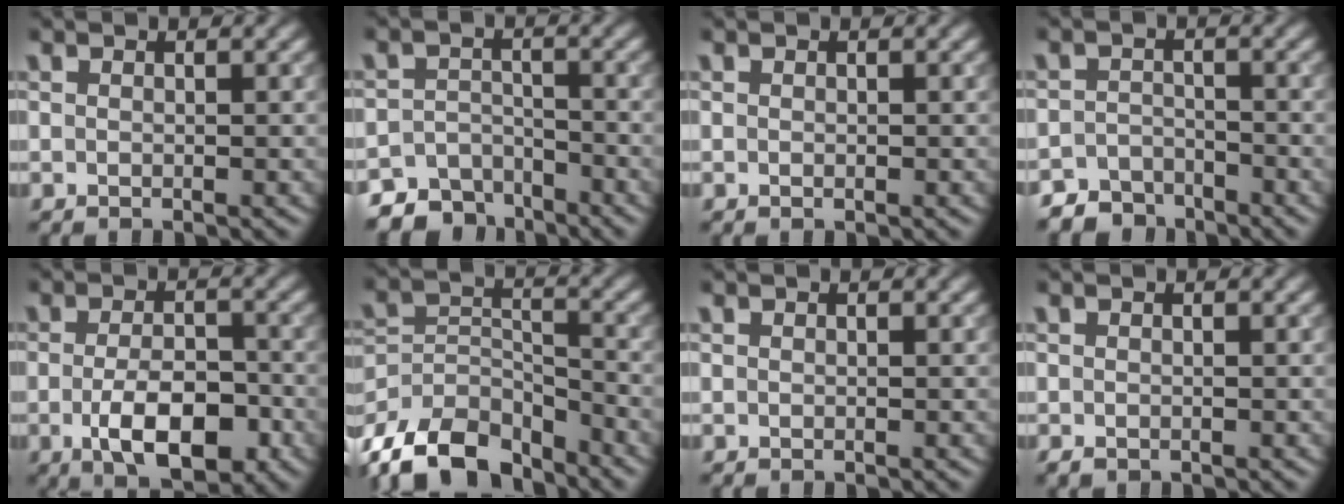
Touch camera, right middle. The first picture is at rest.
{"total": 5.4, "force": [-4.7, 2.6, 0.8], "torque": [-0.002, -0.012, -0.075]}
{"total": 0.0}
{"total": 3.5, "force": [-3.1, 1.6, 0.3], "torque": [0.006, -0.002, -0.059]}
{"total": 6.3, "force": [-2.3, 2.9, 5.2], "torque": [-0.091, -0.006, -0.037]}
{"total": 11.1, "force": [-8.8, 5.2, 4.4], "torque": [-0.080, -0.006, -0.153]}
{"total": 0.0}
{"total": 0.6, "force": [-0.5, 0.3, 0.3], "torque": [-0.005, -0.005, -0.007]}